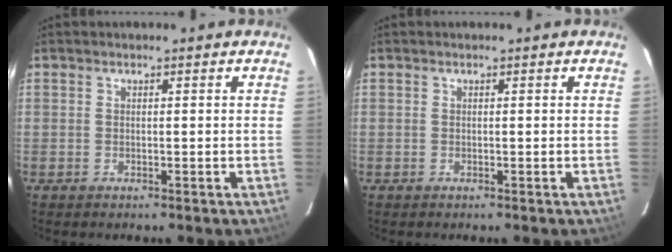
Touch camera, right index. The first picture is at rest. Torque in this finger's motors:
{"motor_torque": [0.02, -0.02, 0.00, 0.00]}